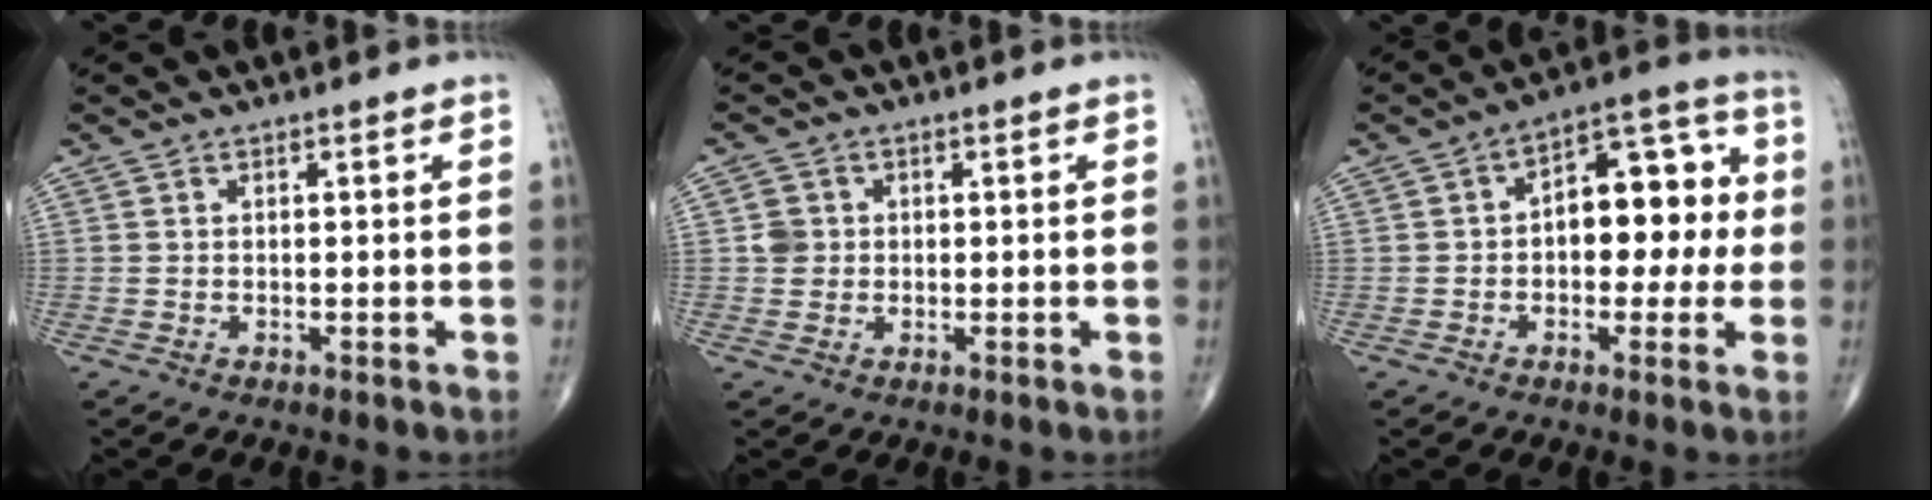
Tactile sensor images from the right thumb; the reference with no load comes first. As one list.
[{"total": 2.8, "force": [0.3, 2.6, 0.9], "torque": [0.002, 0.004, 0.004]}, {"total": 12.9, "force": [0.2, 7.6, 10.4], "torque": [-0.100, 0.040, -0.008]}]